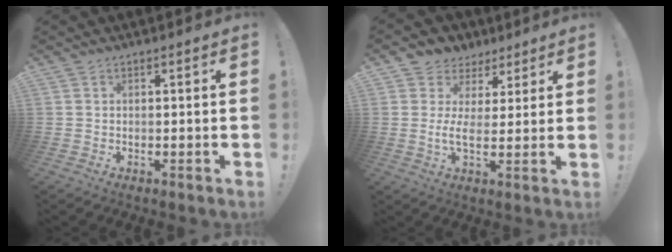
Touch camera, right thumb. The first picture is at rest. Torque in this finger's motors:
{"motor_torque": [-0.22, 0.55, -0.07, -0.07, 0.00]}